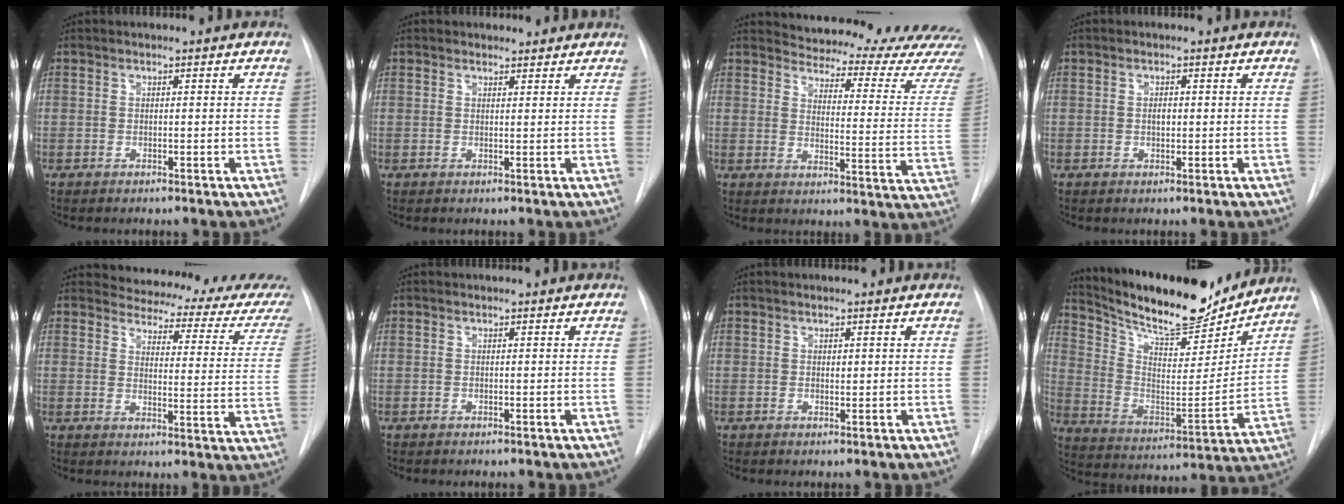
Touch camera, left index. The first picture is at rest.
{"total": 1.6, "force": [1.4, 0.7, -0.2], "torque": [0.000, 0.002, 0.013]}
{"total": 22.2, "force": [21.6, 2.1, 4.7], "torque": [-0.051, -0.136, 0.237]}
{"total": 1.2, "force": [-0.3, 0.6, 0.9], "torque": [-0.016, -0.002, -0.004]}
{"total": 17.2, "force": [16.2, 2.9, 5.0], "torque": [-0.046, -0.077, 0.164]}
{"total": 0.0}
{"total": 0.5, "force": [-0.2, 0.3, 0.4], "torque": [-0.003, -0.005, -0.002]}
{"total": 20.7, "force": [18.6, 4.4, 8.0], "torque": [-0.146, -0.018, 0.293]}